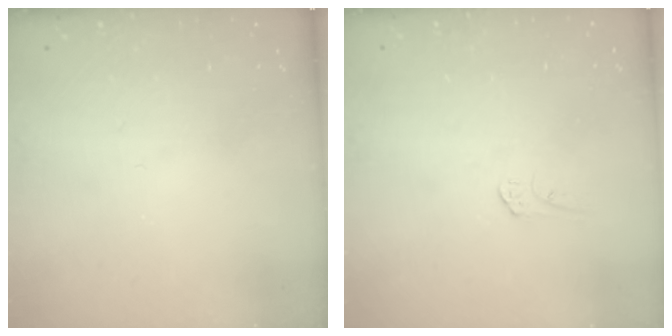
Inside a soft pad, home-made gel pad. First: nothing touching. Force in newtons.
{"total": 4.3, "press": 4.3, "slide": 0.2}